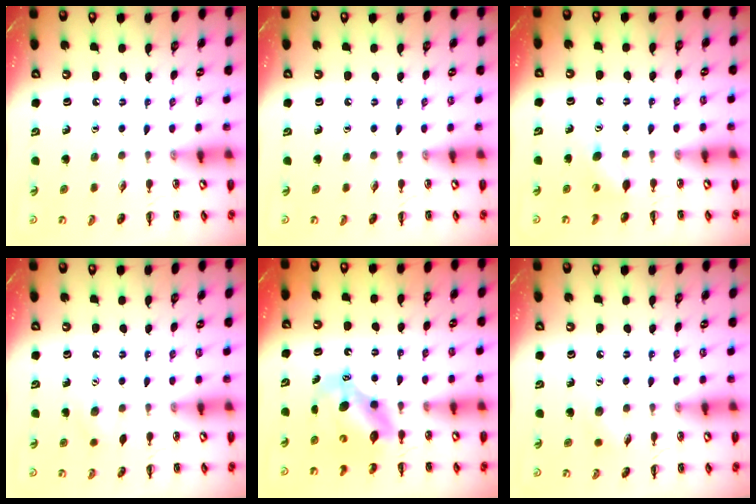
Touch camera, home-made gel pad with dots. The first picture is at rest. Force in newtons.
{"total": 0.0}
{"total": 4.9, "press": 4.7, "slide": 1.1}
{"total": 5.9, "press": 5.7, "slide": 1.2}
{"total": 6.5, "press": 6.4, "slide": 1.3}
{"total": 4.7, "press": 4.6, "slide": 1.0}